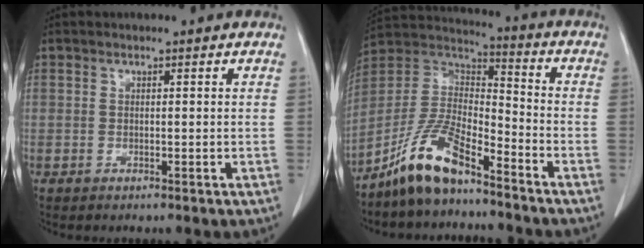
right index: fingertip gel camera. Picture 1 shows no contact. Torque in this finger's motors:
{"motor_torque": [1.24, -0.90, 0.34, 0.16]}